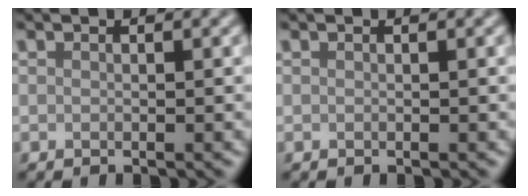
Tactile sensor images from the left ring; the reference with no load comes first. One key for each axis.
{"total": 0.0}